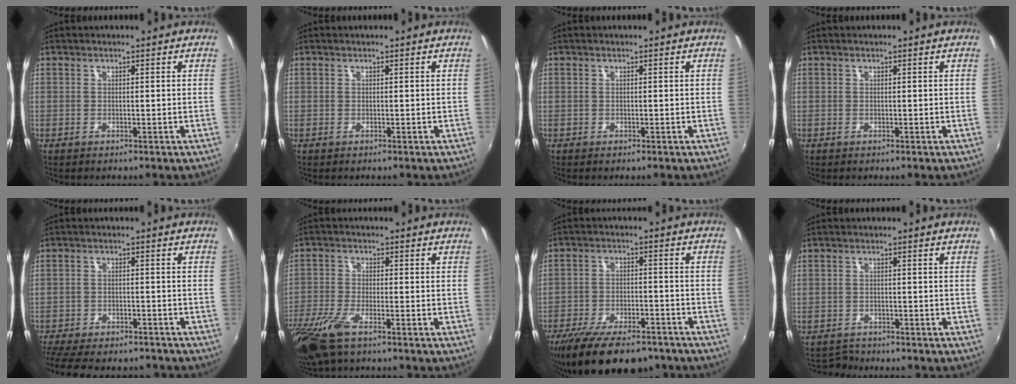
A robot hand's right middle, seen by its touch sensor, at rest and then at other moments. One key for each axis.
{"total": 0.0}
{"total": 0.0}
{"total": 0.0}
{"total": 13.3, "fx": -11.6, "fy": 3.4, "fz": 5.6, "tx": -0.129, "ty": -0.031, "tz": -0.173}
{"total": 11.5, "fx": -7.7, "fy": 3.3, "fz": 7.9, "tx": -0.188, "ty": -0.043, "tz": -0.152}
{"total": 18.0, "fx": -13.8, "fy": 6.1, "fz": 9.8, "tx": -0.196, "ty": -0.037, "tz": -0.210}
{"total": 2.0, "fx": -1.9, "fy": -0.1, "fz": -0.7, "tx": 0.006, "ty": -0.002, "tz": -0.036}